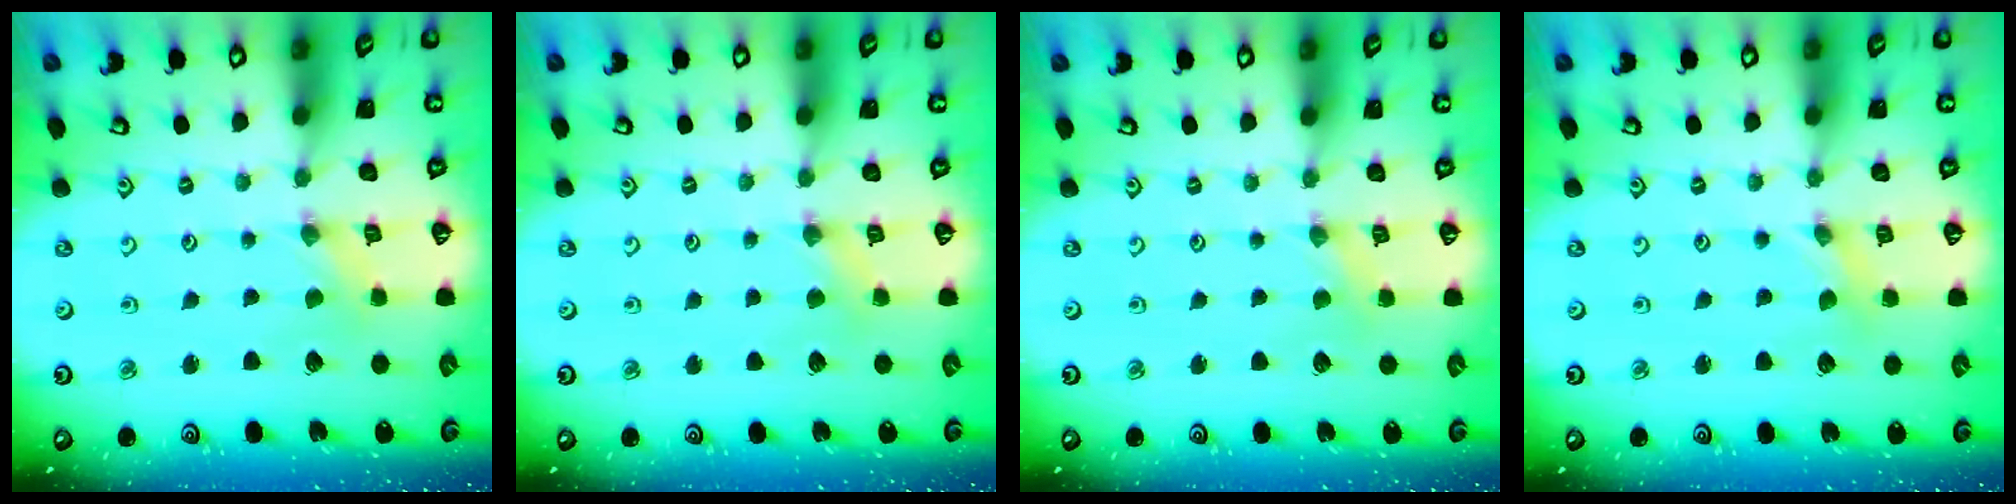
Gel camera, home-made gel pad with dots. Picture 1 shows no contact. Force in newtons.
{"total": 2.8, "press": 2.8, "slide": 0.4}
{"total": 0.0}
{"total": 0.9, "press": 0.8, "slide": 0.3}